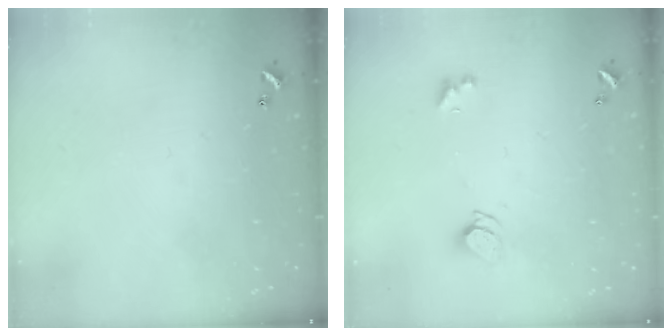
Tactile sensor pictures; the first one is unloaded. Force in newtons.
{"total": 3.6, "press": 3.6, "slide": 0.4}